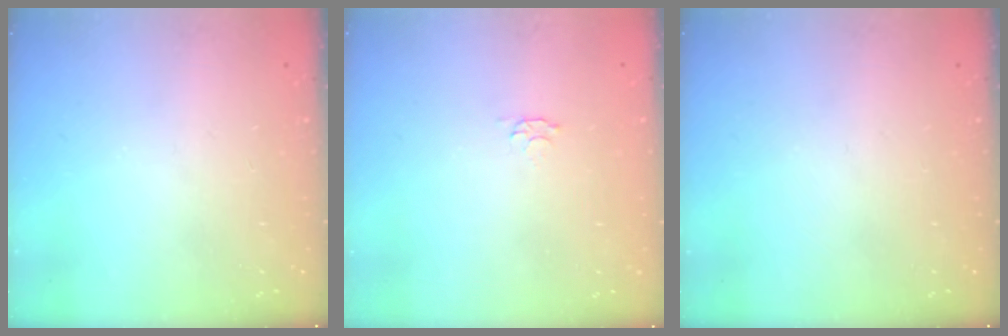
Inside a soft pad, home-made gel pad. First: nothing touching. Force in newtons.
{"total": 2.9, "press": 2.9, "slide": 0.4}
{"total": 0.0}